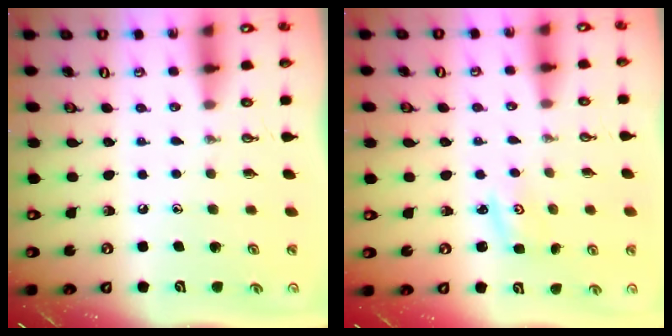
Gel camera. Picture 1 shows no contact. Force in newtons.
{"total": 2.1, "press": 2.1, "slide": 0.3}